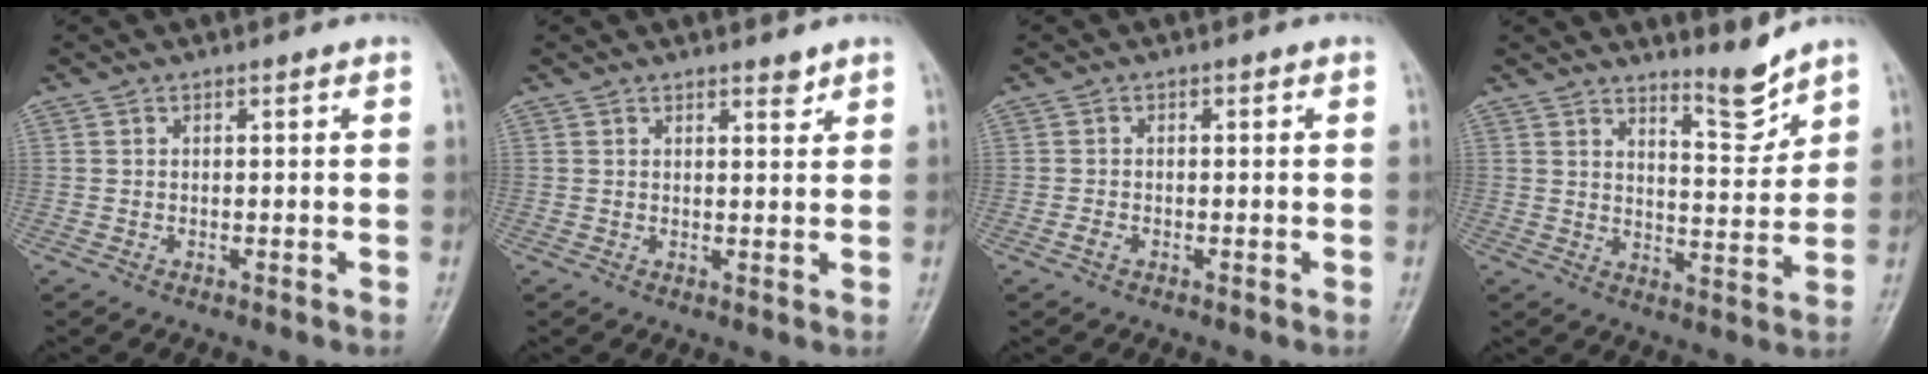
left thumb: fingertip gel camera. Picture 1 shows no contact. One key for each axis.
{"total": 1.7, "fx": 1.4, "fy": 0.5, "fz": 0.7, "tx": -0.003, "ty": -0.011, "tz": 0.021}
{"total": 1.2, "fx": -0.7, "fy": 0.8, "fz": 0.6, "tx": -0.015, "ty": 0.002, "tz": -0.015}
{"total": 6.0, "fx": 5.4, "fy": 0.8, "fz": 2.6, "tx": -0.031, "ty": -0.060, "tz": 0.092}